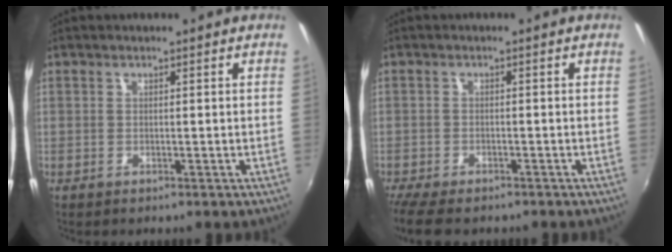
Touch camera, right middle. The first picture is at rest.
{"total": 7.8, "force": [-6.4, 2.2, 3.7], "torque": [-0.094, -0.037, -0.114]}